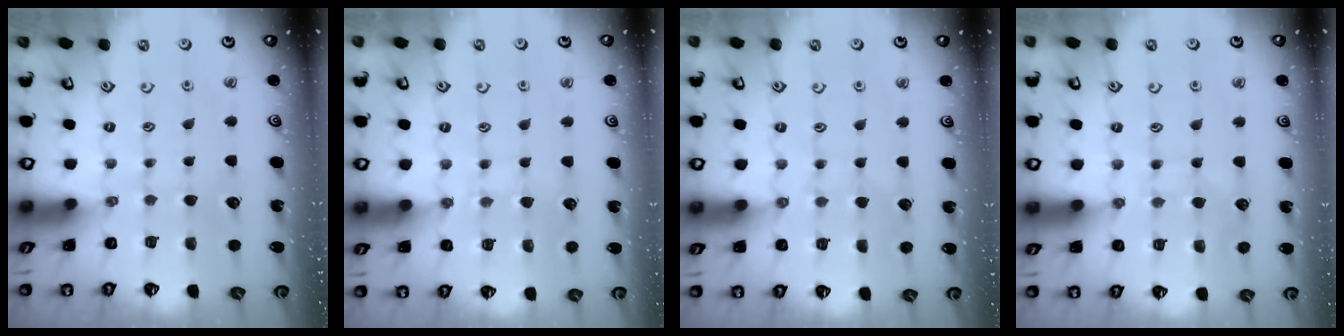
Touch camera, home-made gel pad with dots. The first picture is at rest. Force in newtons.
{"total": 7.8, "press": 7.7, "slide": 0.7}
{"total": 3.1, "press": 3.1, "slide": 0.4}
{"total": 7.7, "press": 7.6, "slide": 0.6}